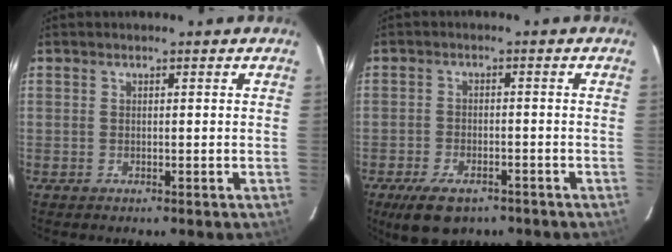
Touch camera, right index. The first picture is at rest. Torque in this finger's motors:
{"motor_torque": [0.78, -0.67, 0.32, 0.04]}